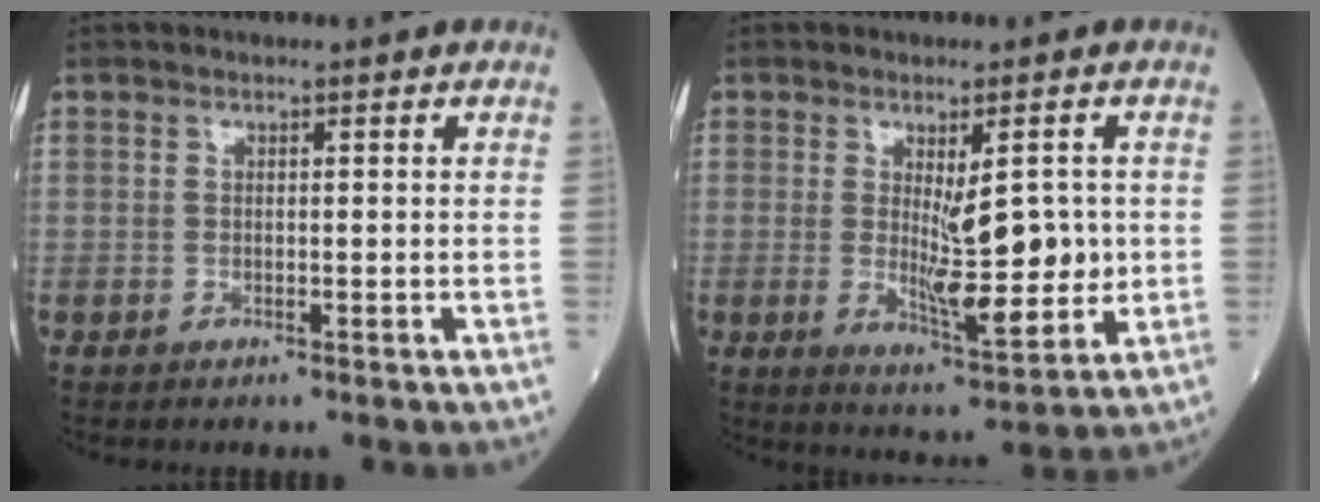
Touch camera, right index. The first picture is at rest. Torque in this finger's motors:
{"motor_torque": [0.29, -0.05, 0.19, 0.06]}